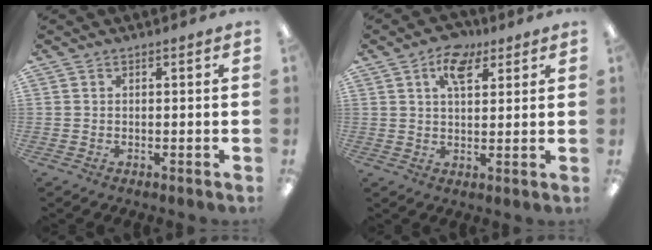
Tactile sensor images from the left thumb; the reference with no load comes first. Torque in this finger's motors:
{"motor_torque": [0.05, 0.05, -0.02, -0.19, 0.06]}